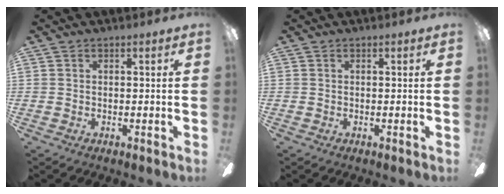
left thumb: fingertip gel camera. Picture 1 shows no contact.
{"total": 0.0}